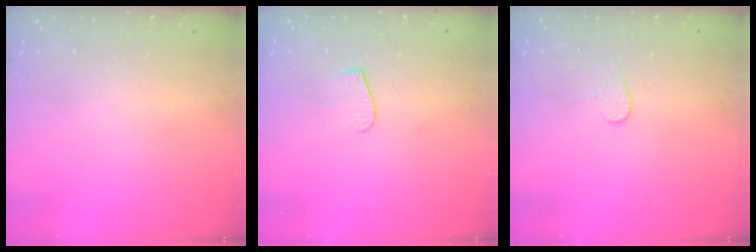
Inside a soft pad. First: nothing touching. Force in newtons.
{"total": 6.2, "press": 6.2, "slide": 0.7}
{"total": 3.8, "press": 3.8, "slide": 0.3}